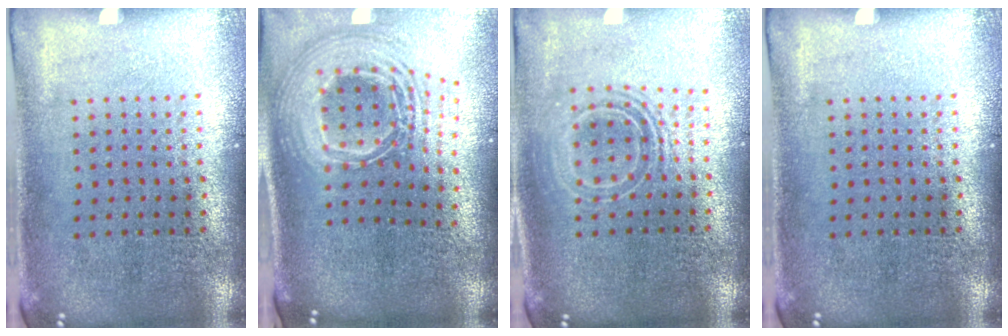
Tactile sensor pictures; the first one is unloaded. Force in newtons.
{"total": 2.7, "press": 1.9, "slide": 2.0}
{"total": 1.8, "press": 1.3, "slide": 1.1}
{"total": 0.0}